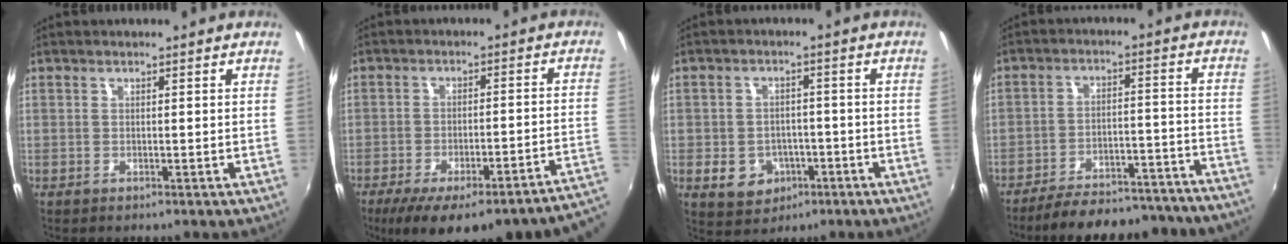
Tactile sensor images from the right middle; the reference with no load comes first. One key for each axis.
{"total": 16.8, "fx": -12.0, "fy": 1.8, "fz": 11.7, "tx": -0.150, "ty": -0.033, "tz": -0.157}
{"total": 7.8, "fx": -3.1, "fy": 6.4, "fz": 3.3, "tx": -0.089, "ty": 0.006, "tz": -0.034}
{"total": 24.3, "fx": -22.5, "fy": 3.4, "fz": 8.6, "tx": -0.139, "ty": -0.011, "tz": -0.288}